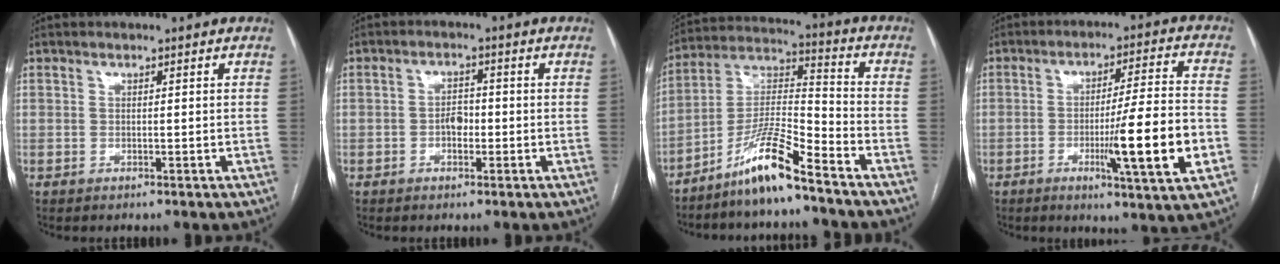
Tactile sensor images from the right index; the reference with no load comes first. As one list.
[{"total": 2.6, "force": [-0.7, 1.5, 2.0], "torque": [-0.030, 0.007, -0.013]}, {"total": 11.0, "force": [-8.3, 0.2, 7.3], "torque": [-0.146, 0.001, -0.156]}, {"total": 13.9, "force": [-3.8, -0.3, 13.4], "torque": [-0.207, -0.015, -0.060]}]